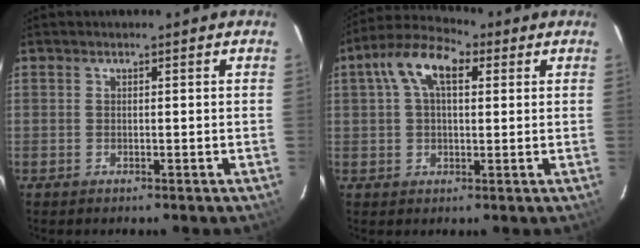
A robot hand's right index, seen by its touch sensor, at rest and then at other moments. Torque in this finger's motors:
{"motor_torque": [0.31, 0.08, 0.40, 0.13]}